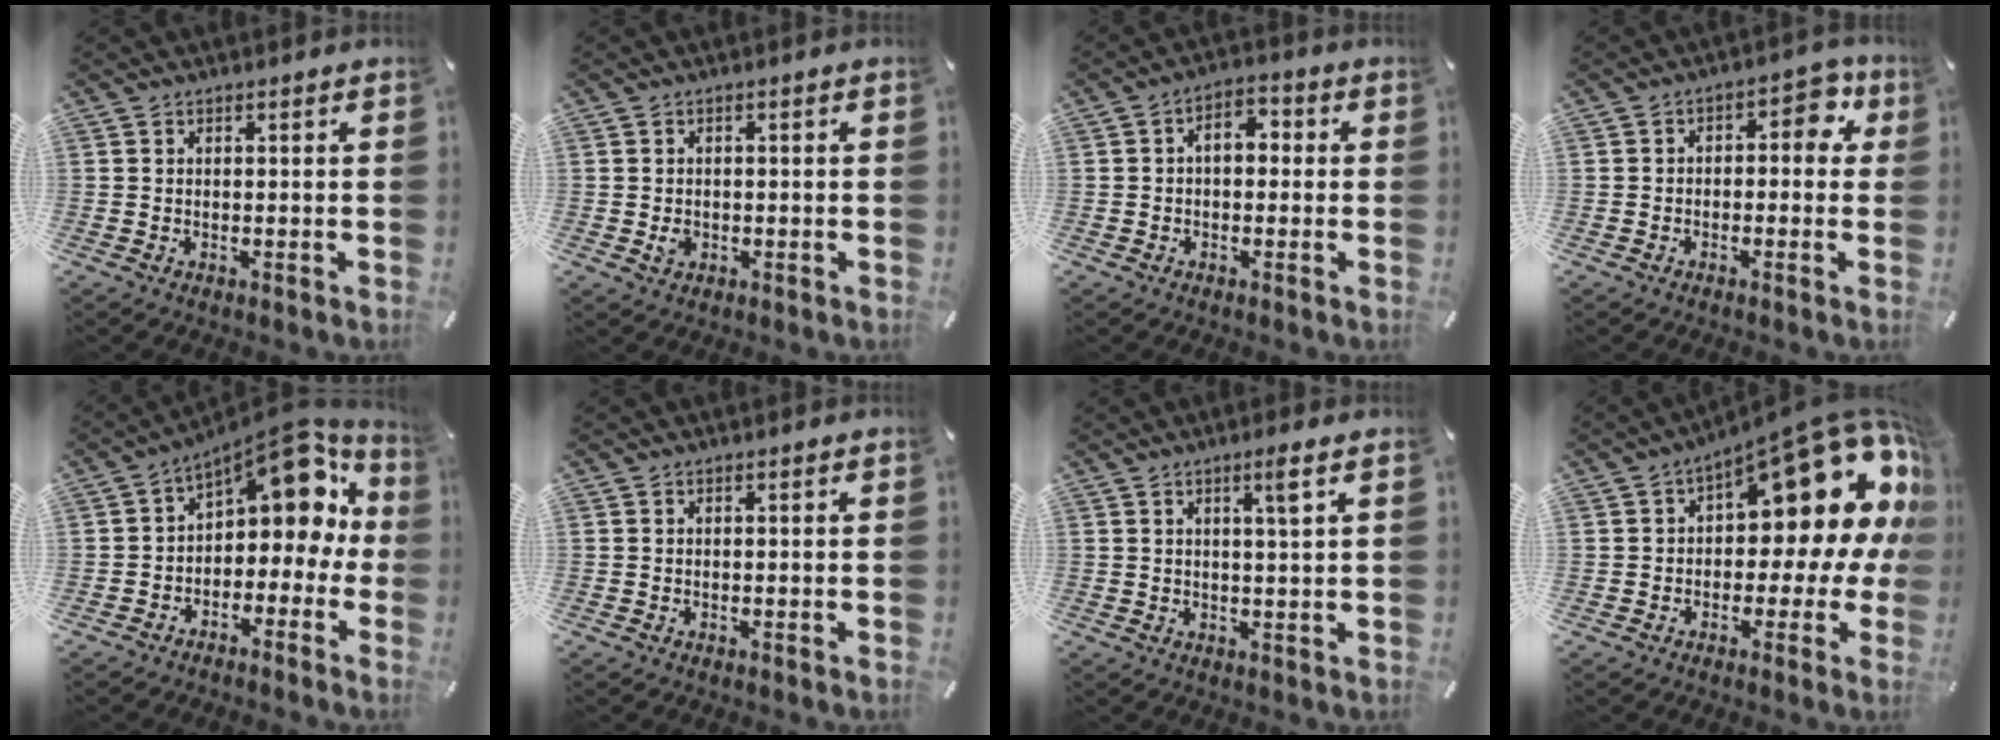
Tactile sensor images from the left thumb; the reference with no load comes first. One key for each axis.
{"total": 2.3, "fx": -0.6, "fy": 1.8, "fz": 1.3, "tx": -0.022, "ty": 0.004, "tz": -0.010}
{"total": 5.3, "fx": -0.5, "fy": 3.4, "fz": 4.0, "tx": -0.061, "ty": 0.012, "tz": -0.014}
{"total": 5.9, "fx": 0.3, "fy": 3.7, "fz": 4.5, "tx": -0.056, "ty": 0.005, "tz": -0.003}
{"total": 11.3, "fx": 6.4, "fy": 5.9, "fz": 7.2, "tx": -0.100, "ty": -0.059, "tz": 0.109}
{"total": 0.0}
{"total": 3.9, "fx": 2.0, "fy": -0.2, "fz": 3.3, "tx": -0.059, "ty": -0.005, "tz": 0.029}
{"total": 19.4, "fx": 8.7, "fy": 8.8, "fz": 15.0, "tx": -0.180, "ty": -0.074, "tz": 0.141}